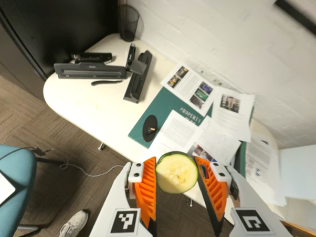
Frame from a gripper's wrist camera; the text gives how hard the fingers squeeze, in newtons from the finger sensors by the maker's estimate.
{"total": 9.1, "left": 9.6, "right": 8.6}